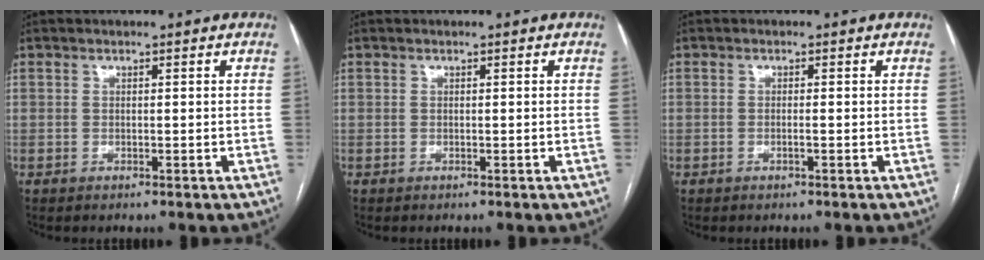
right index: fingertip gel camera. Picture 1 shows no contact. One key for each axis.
{"total": 0.0}
{"total": 0.6, "fx": -0.3, "fy": -0.1, "fz": 0.6, "tx": -0.011, "ty": 0.001, "tz": -0.004}